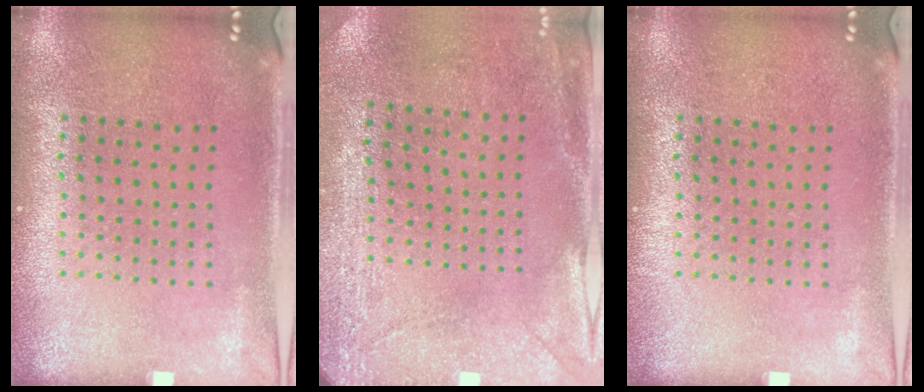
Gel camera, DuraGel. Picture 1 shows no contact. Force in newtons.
{"total": 2.9, "press": 2.3, "slide": 1.8}
{"total": 0.0}